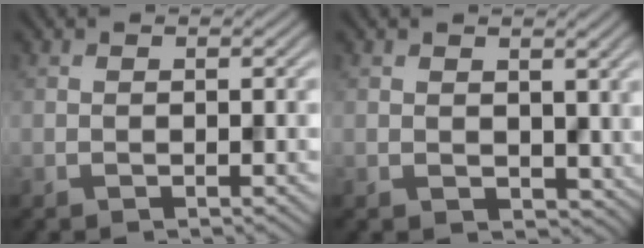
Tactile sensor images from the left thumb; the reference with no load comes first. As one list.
[{"total": 3.2, "force": [0.9, 2.4, 1.9], "torque": [-0.043, -0.010, 0.021]}]